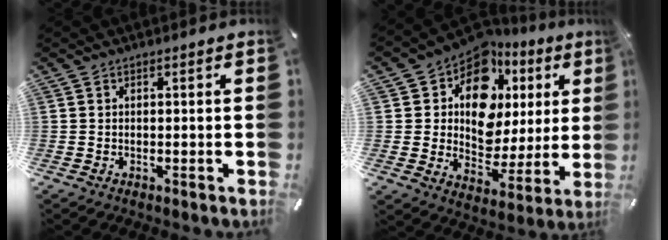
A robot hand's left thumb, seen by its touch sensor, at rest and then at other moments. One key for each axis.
{"total": 14.2, "fx": 6.6, "fy": 10.1, "fz": 7.3, "tx": -0.122, "ty": -0.054, "tz": 0.121}